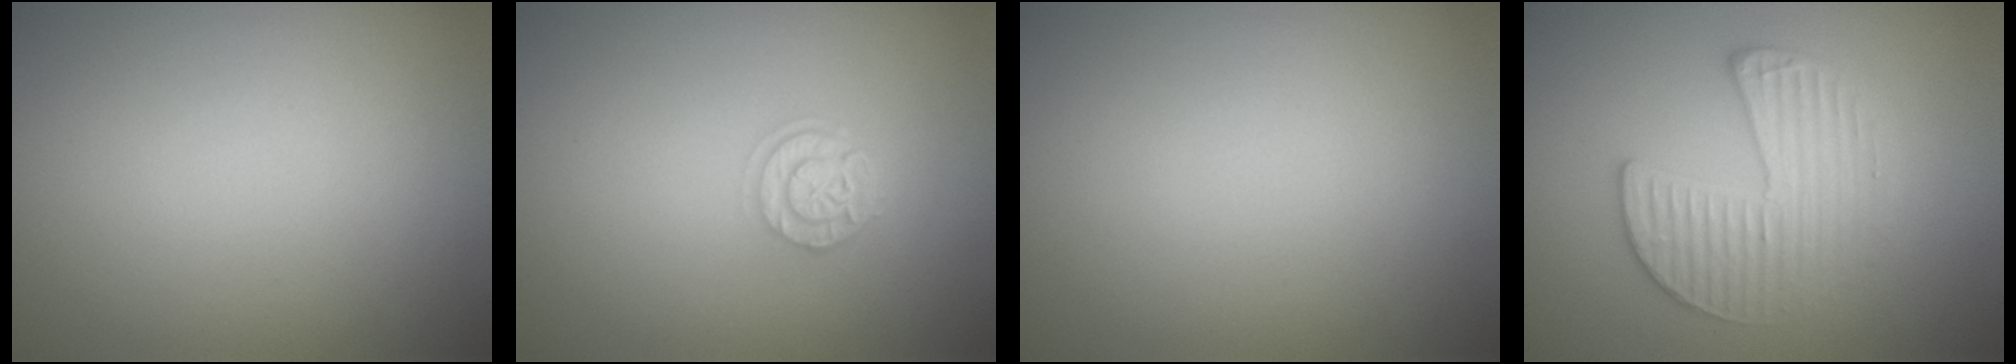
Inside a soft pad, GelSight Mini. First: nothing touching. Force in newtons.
{"total": 2.4, "press": 2.0, "slide": 1.3}
{"total": 0.0}
{"total": 3.4, "press": 3.3, "slide": 0.7}